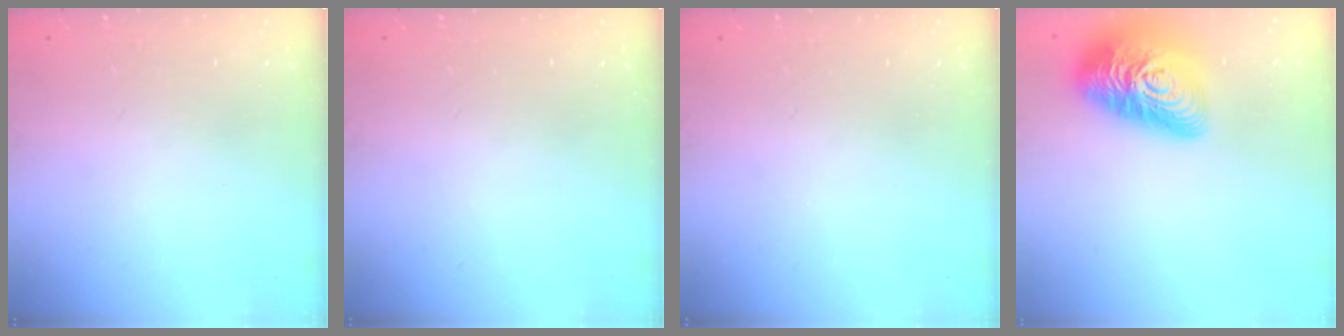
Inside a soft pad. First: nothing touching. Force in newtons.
{"total": 0.0}
{"total": 0.0}
{"total": 23.0, "press": 23.0, "slide": 1.5}